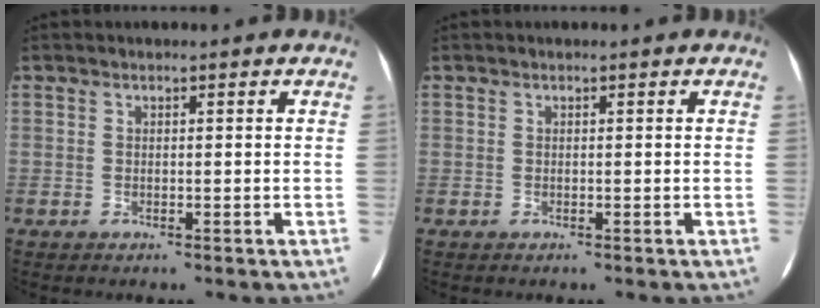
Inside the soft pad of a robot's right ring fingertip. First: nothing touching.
{"total": 0.0}